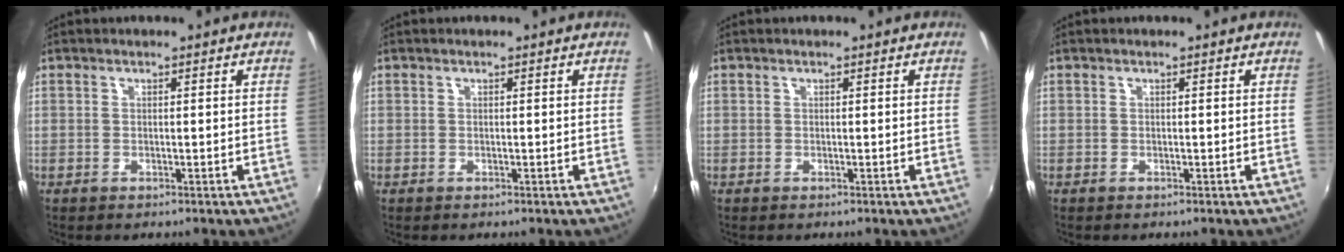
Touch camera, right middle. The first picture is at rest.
{"total": 0.0}
{"total": 0.0}
{"total": 0.0}